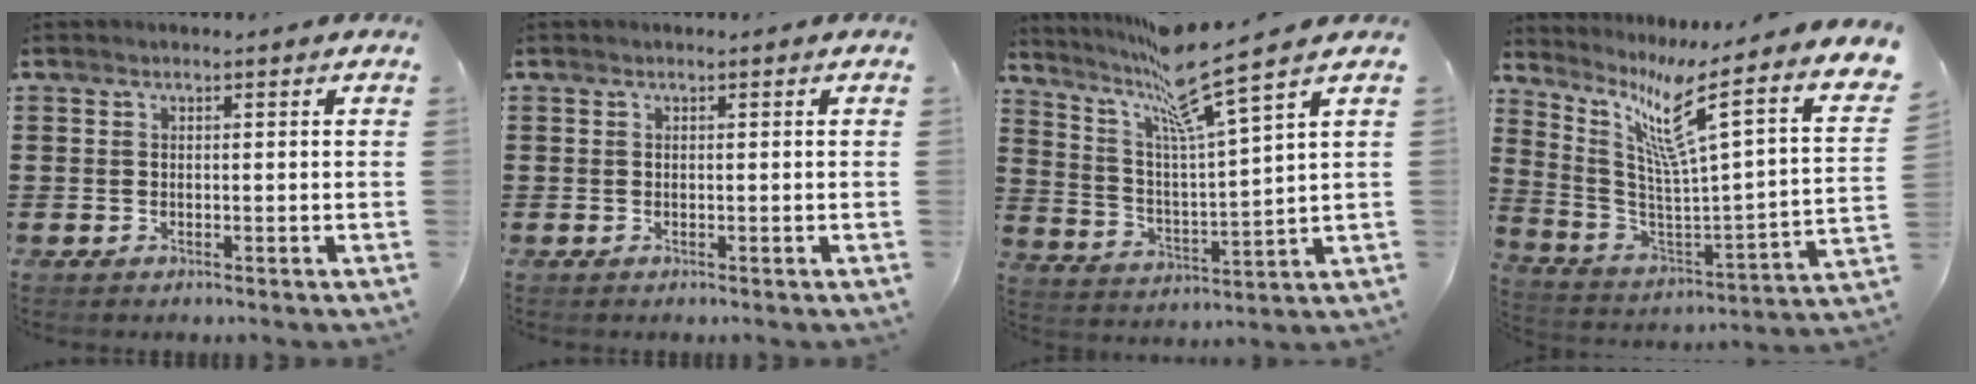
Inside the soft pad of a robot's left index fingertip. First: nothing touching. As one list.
[{"total": 0.0}, {"total": 11.3, "force": [8.9, 0.0, 7.1], "torque": [-0.157, -0.040, 0.145]}, {"total": 10.1, "force": [5.4, 0.5, 8.5], "torque": [-0.172, -0.052, 0.066]}]